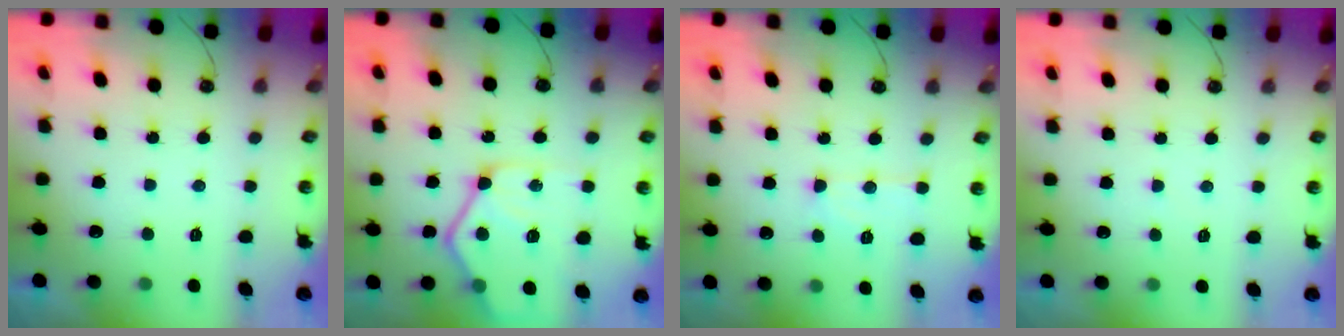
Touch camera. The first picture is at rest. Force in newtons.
{"total": 15.4, "press": 15.3, "slide": 1.8}
{"total": 8.4, "press": 8.3, "slide": 0.8}
{"total": 1.8, "press": 1.7, "slide": 0.3}